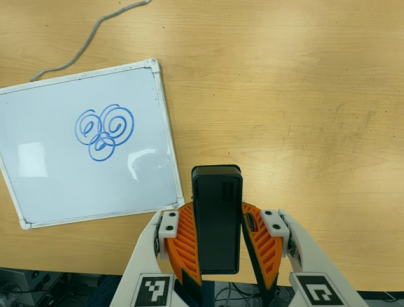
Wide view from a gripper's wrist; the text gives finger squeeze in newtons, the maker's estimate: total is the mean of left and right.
{"total": 6.8, "left": 6.3, "right": 7.4}